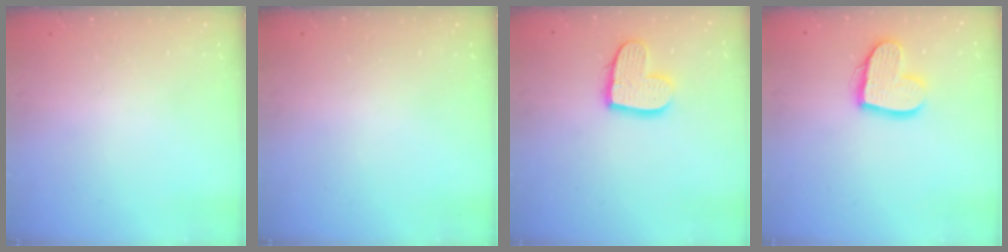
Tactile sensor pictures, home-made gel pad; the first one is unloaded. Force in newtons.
{"total": 0.0}
{"total": 12.6, "press": 12.6, "slide": 0.8}
{"total": 14.0, "press": 13.9, "slide": 1.2}